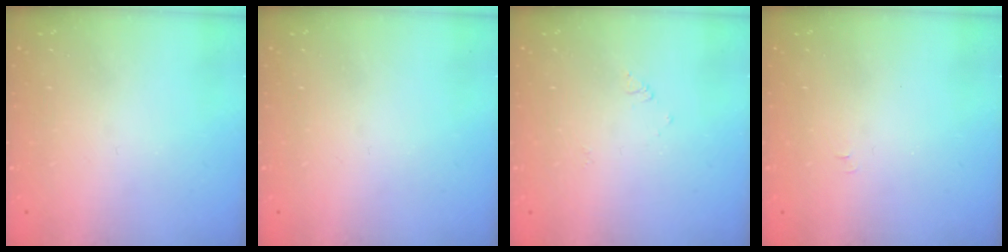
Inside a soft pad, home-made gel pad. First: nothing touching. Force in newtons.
{"total": 0.0}
{"total": 2.7, "press": 2.7, "slide": 0.4}
{"total": 3.8, "press": 3.7, "slide": 0.4}